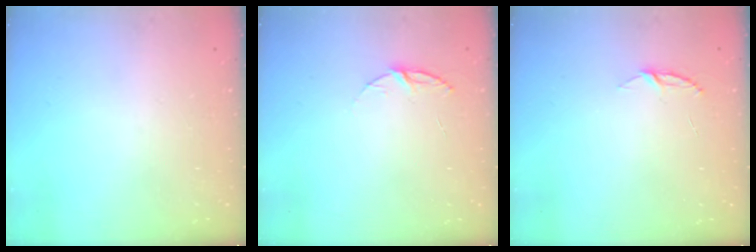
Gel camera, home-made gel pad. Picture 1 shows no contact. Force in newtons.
{"total": 5.9, "press": 5.8, "slide": 0.6}
{"total": 3.9, "press": 3.8, "slide": 0.4}